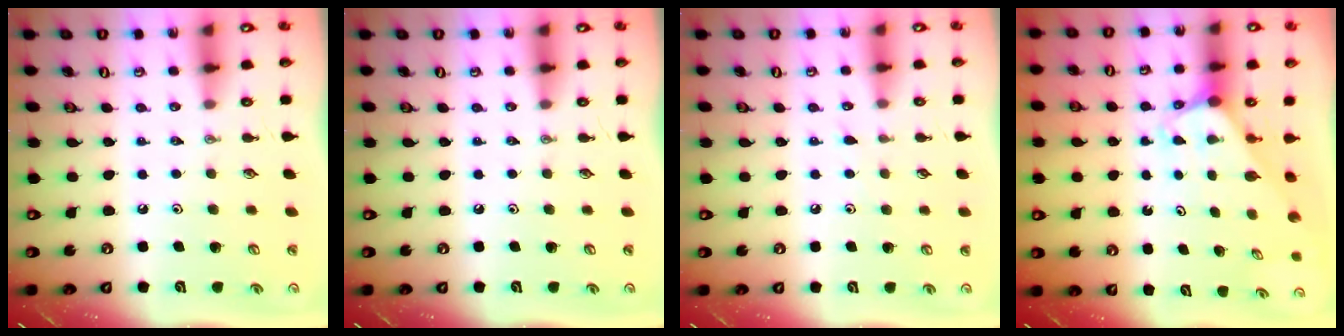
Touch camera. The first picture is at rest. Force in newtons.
{"total": 0.0}
{"total": 3.4, "press": 3.4, "slide": 0.4}
{"total": 2.0, "press": 2.0, "slide": 0.1}